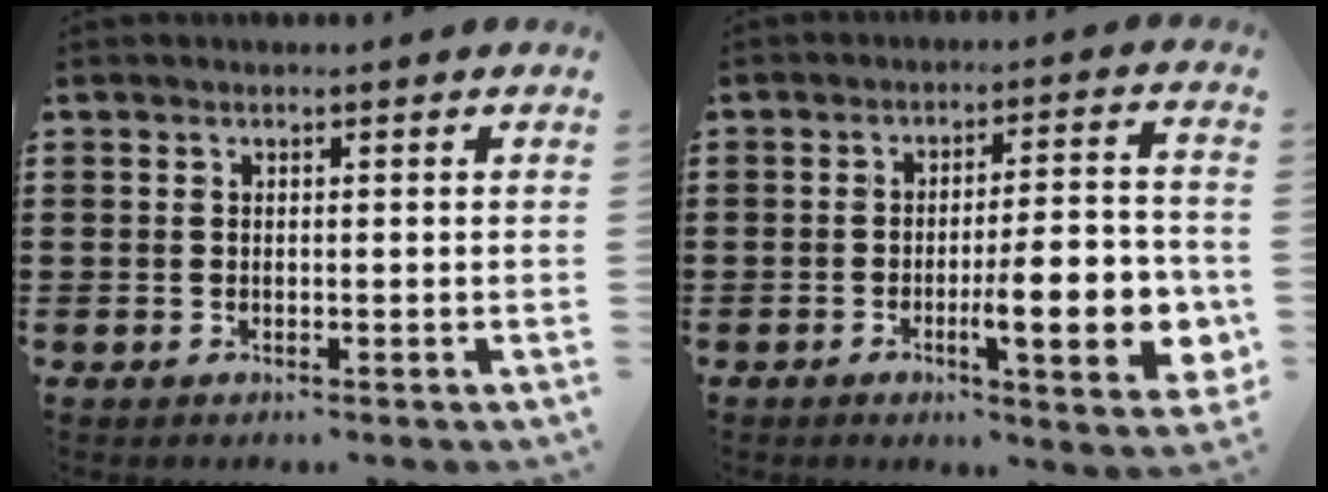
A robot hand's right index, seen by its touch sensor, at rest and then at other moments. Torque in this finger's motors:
{"motor_torque": [2.02, -0.12, 0.51, 0.21]}